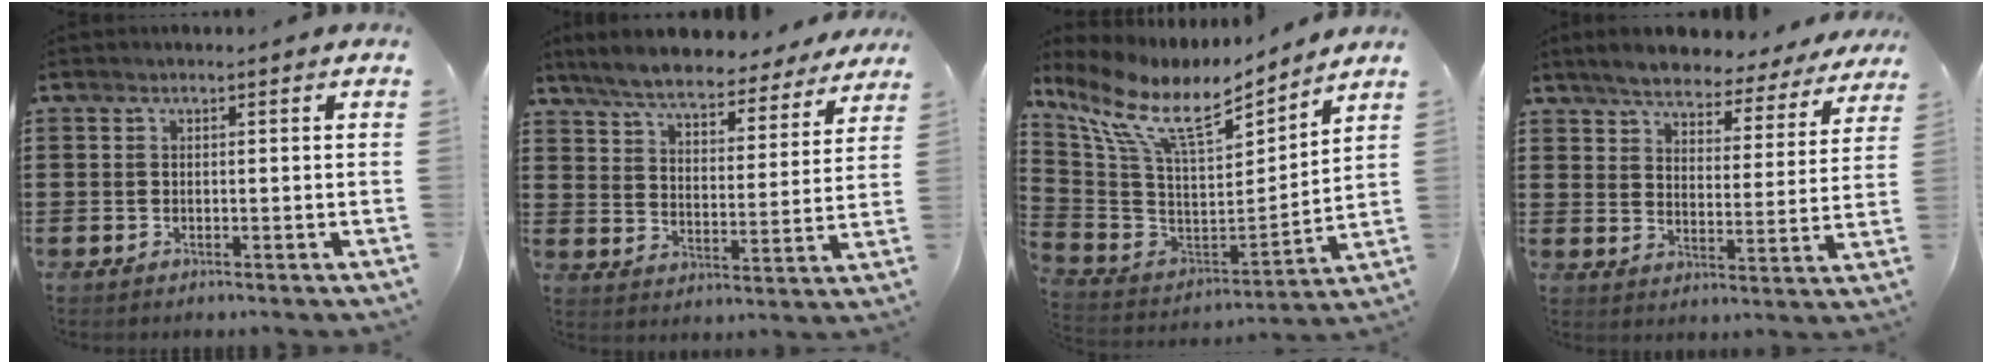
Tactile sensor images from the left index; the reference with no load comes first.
{"total": 7.3, "force": [6.9, 0.7, 2.3], "torque": [-0.077, -0.040, 0.121]}
{"total": 11.4, "force": [8.1, 3.6, 7.2], "torque": [-0.172, -0.048, 0.141]}
{"total": 5.5, "force": [5.2, 0.8, 1.4], "torque": [-0.054, -0.031, 0.088]}